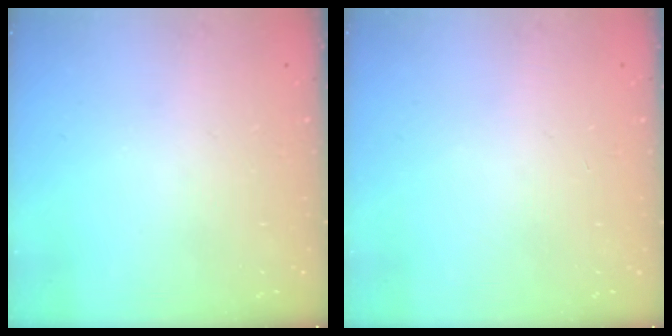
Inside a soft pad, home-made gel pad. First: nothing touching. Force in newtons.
{"total": 0.0}